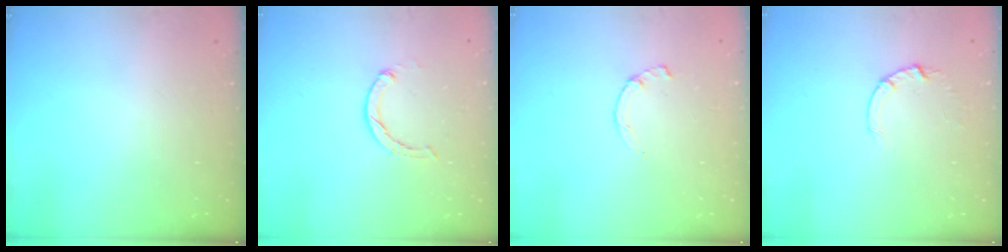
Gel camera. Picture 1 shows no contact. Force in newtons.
{"total": 1.9, "press": 1.9, "slide": 0.3}
{"total": 1.7, "press": 1.7, "slide": 0.3}
{"total": 2.6, "press": 2.6, "slide": 0.4}